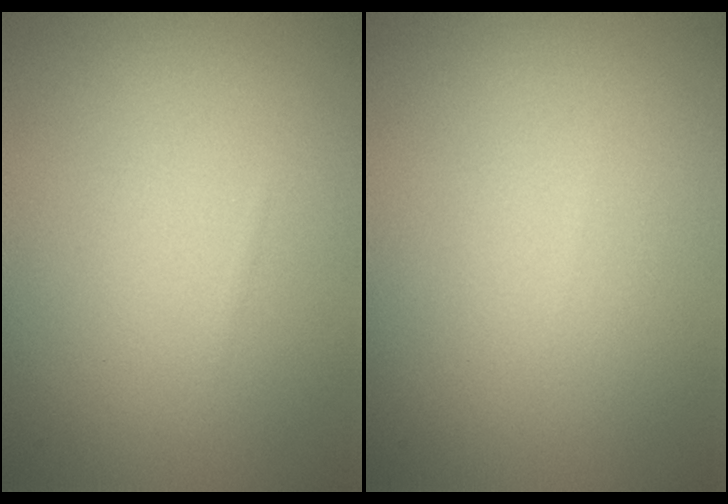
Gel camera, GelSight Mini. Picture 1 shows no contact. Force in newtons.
{"total": 0.0}